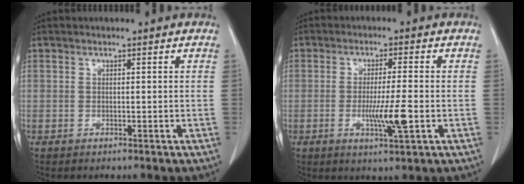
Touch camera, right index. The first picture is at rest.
{"total": 6.6, "force": [-1.5, 0.1, 6.4], "torque": [-0.112, -0.013, -0.025]}